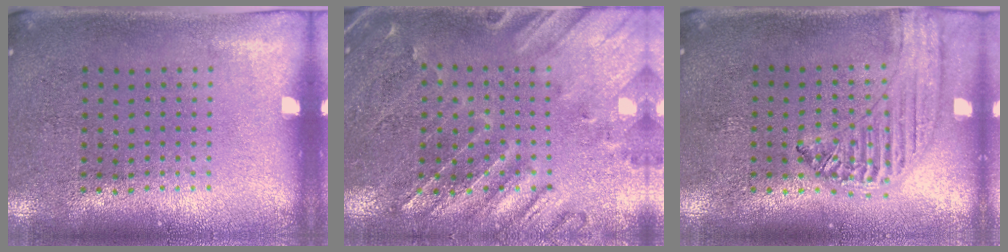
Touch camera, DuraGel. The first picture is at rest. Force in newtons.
{"total": 0.6, "press": 0.4, "slide": 0.4}
{"total": 1.2, "press": 1.2, "slide": 0.1}